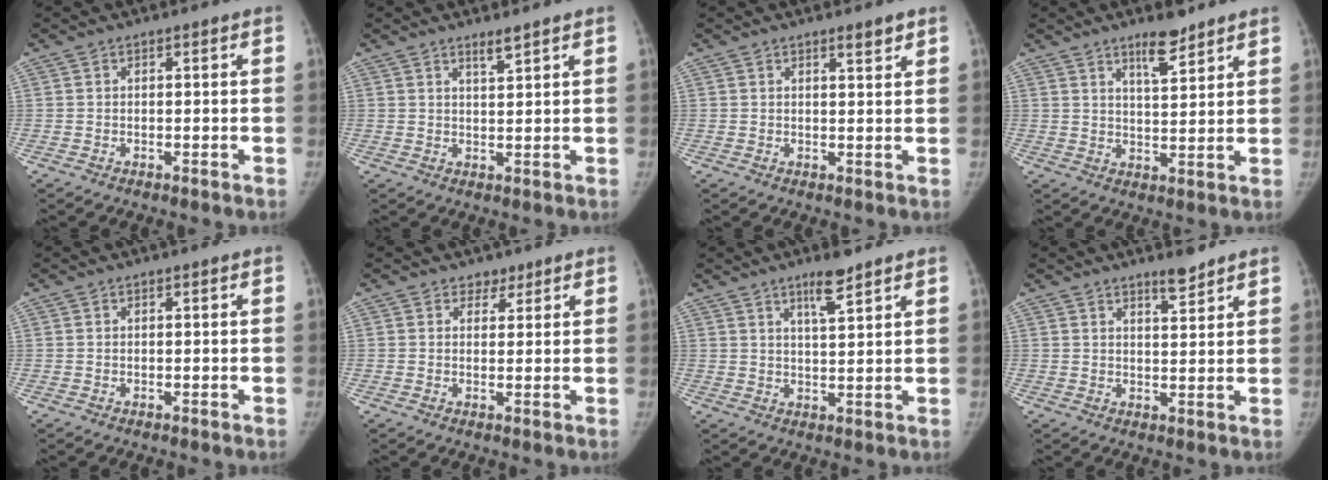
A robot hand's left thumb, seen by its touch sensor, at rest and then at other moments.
{"total": 2.2, "force": [1.8, 0.1, 1.3], "torque": [-0.021, -0.017, 0.034]}
{"total": 2.3, "force": [1.8, 0.4, 1.5], "torque": [-0.017, -0.013, 0.027]}
{"total": 6.1, "force": [4.6, 1.5, 3.8], "torque": [-0.049, -0.035, 0.075]}
{"total": 0.0}
{"total": 2.0, "force": [1.5, 1.4, 0.1], "torque": [0.019, -0.008, 0.015]}
{"total": 5.5, "force": [3.8, 0.9, 3.8], "torque": [-0.061, -0.026, 0.066]}
{"total": 3.9, "force": [3.2, 0.7, 2.0], "torque": [-0.023, -0.028, 0.050]}